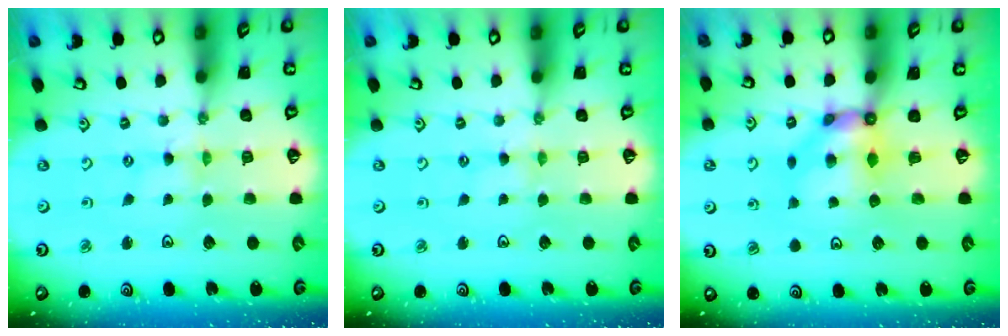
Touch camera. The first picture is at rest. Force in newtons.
{"total": 1.6, "press": 1.5, "slide": 0.4}
{"total": 7.8, "press": 7.8, "slide": 0.5}